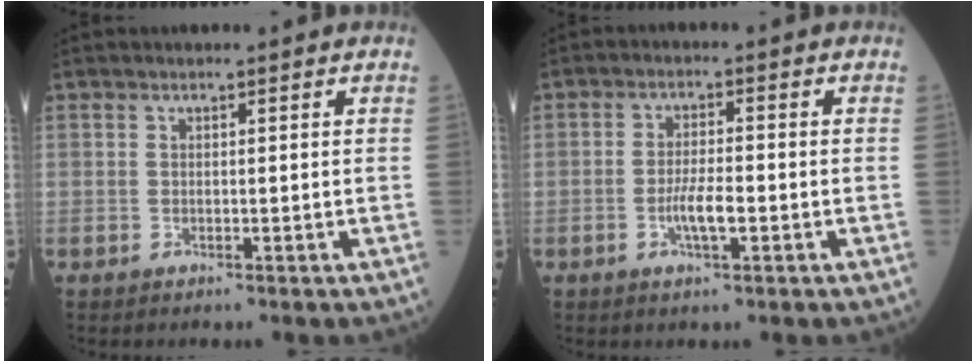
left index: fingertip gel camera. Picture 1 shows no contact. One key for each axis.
{"total": 4.2, "fx": -2.0, "fy": 0.8, "fz": 3.6, "tx": -0.072, "ty": -0.006, "tz": -0.036}